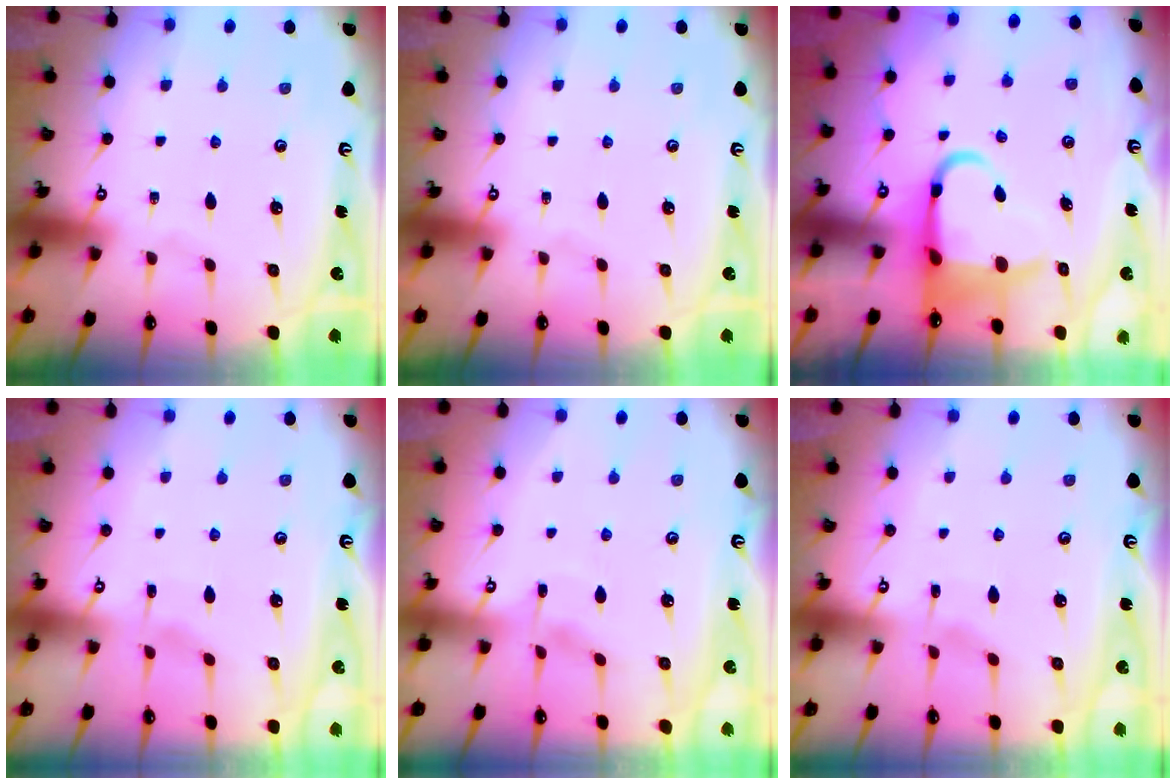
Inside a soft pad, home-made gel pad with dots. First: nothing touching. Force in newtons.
{"total": 0.0}
{"total": 8.0, "press": 7.9, "slide": 1.3}
{"total": 2.6, "press": 2.6, "slide": 0.4}
{"total": 2.7, "press": 2.7, "slide": 0.3}
{"total": 2.6, "press": 2.6, "slide": 0.4}